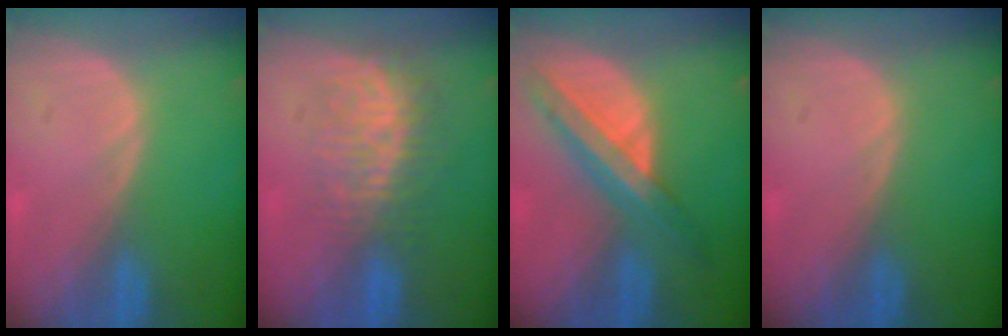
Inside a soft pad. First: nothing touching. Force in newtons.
{"total": 8.6, "press": 7.4, "slide": 4.4}
{"total": 8.3, "press": 7.1, "slide": 4.4}
{"total": 0.0}